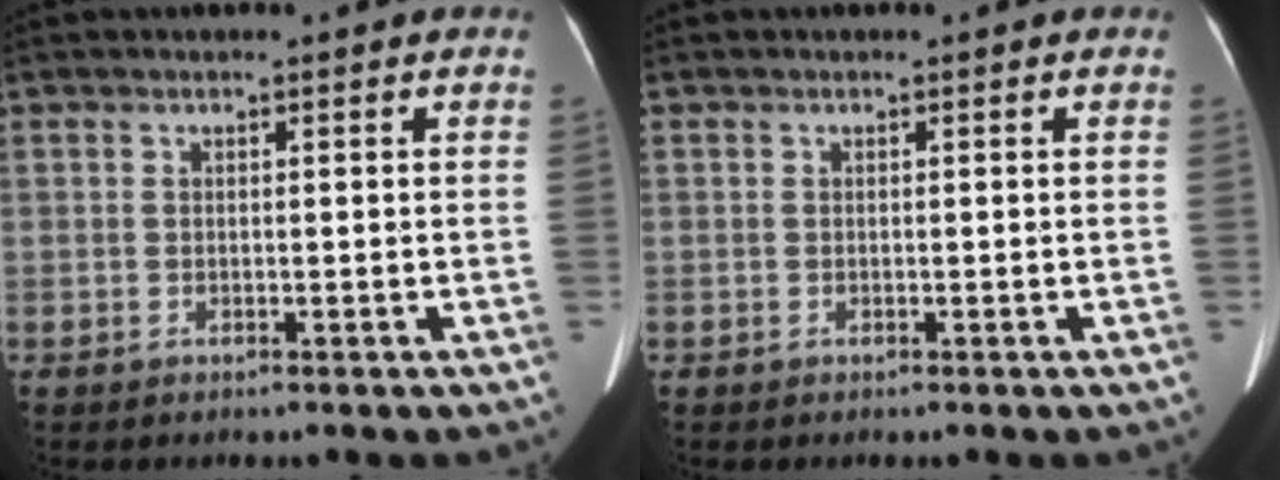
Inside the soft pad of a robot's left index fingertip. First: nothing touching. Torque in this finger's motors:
{"motor_torque": [-0.04, 0.18, -0.01, -0.01]}